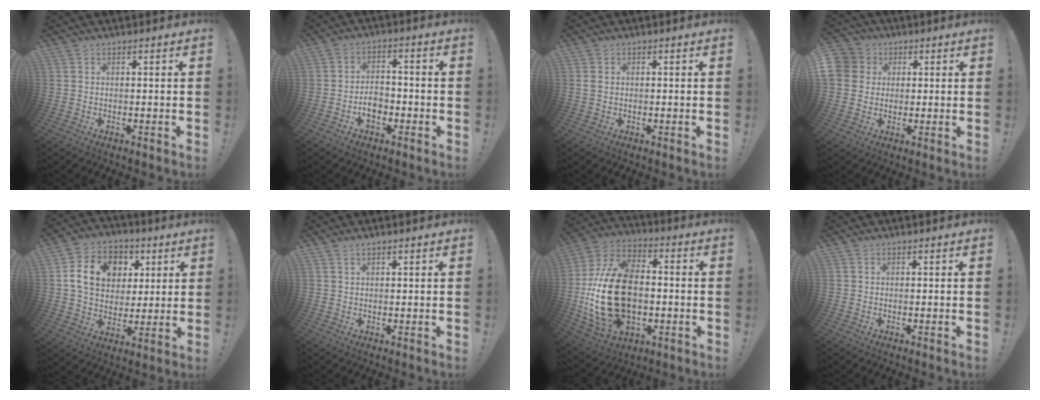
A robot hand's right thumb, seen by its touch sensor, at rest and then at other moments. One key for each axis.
{"total": 6.3, "fx": -2.5, "fy": 4.3, "fz": 3.8, "tx": -0.054, "ty": 0.009, "tz": -0.045}
{"total": 1.2, "fx": 0.2, "fy": 0.8, "fz": 0.8, "tx": -0.017, "ty": 0.004, "tz": 0.005}
{"total": 7.9, "fx": 1.7, "fy": 7.3, "fz": 2.5, "tx": -0.052, "ty": 0.000, "tz": 0.034}
{"total": 14.6, "fx": 4.3, "fy": 11.5, "fz": 7.9, "tx": -0.117, "ty": -0.008, "tz": 0.086}
{"total": 0.9, "fx": 0.7, "fy": 0.1, "fz": 0.5, "tx": -0.017, "ty": 0.003, "tz": 0.014}
{"total": 26.1, "fx": -2.5, "fy": 17.3, "fz": 19.3, "tx": -0.364, "ty": 0.026, "tz": -0.023}
{"total": 0.0}